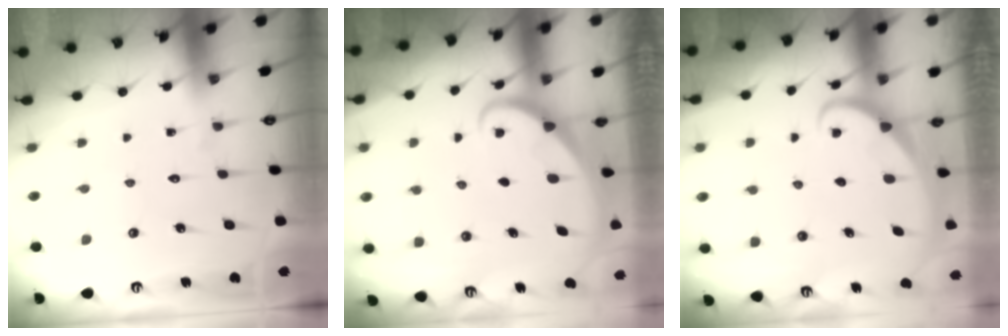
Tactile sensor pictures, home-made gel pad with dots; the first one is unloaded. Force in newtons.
{"total": 1.7, "press": 1.7, "slide": 0.0}
{"total": 1.8, "press": 1.8, "slide": 0.1}